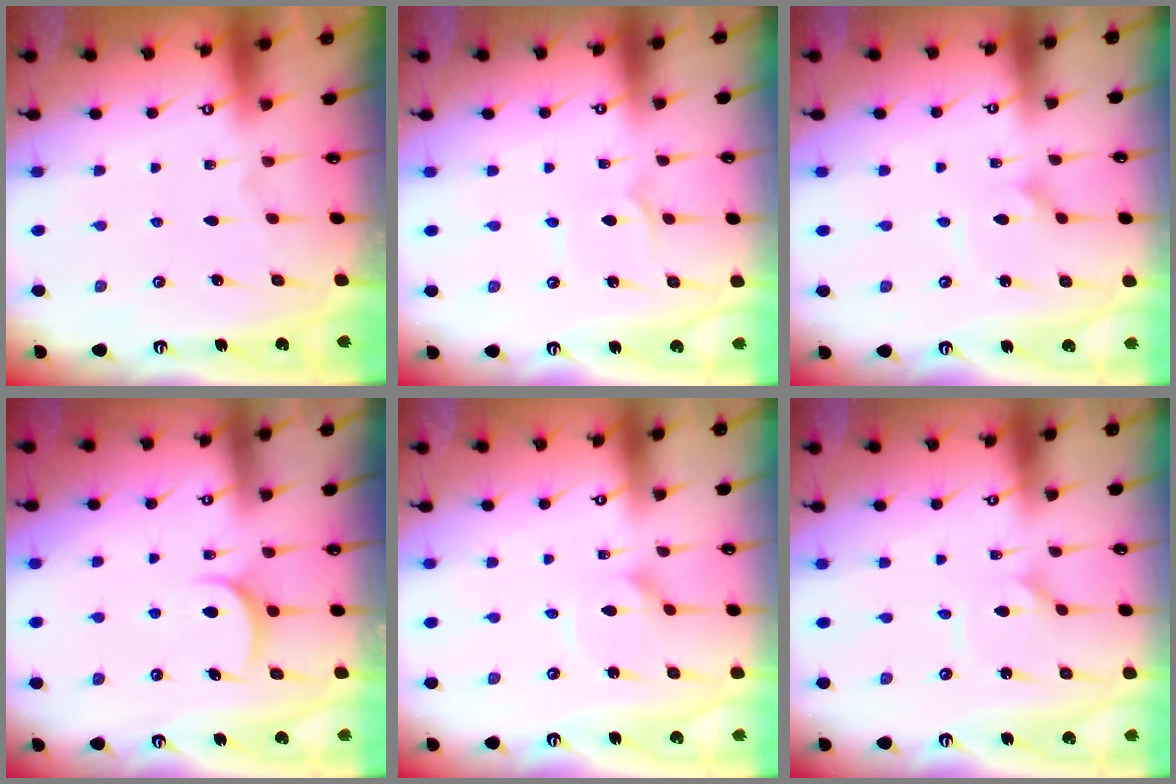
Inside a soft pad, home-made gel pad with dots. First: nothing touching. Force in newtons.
{"total": 2.6, "press": 2.6, "slide": 0.2}
{"total": 2.0, "press": 2.0, "slide": 0.1}
{"total": 6.2, "press": 6.2, "slide": 0.3}
{"total": 2.0, "press": 2.0, "slide": 0.3}
{"total": 1.6, "press": 1.6, "slide": 0.1}